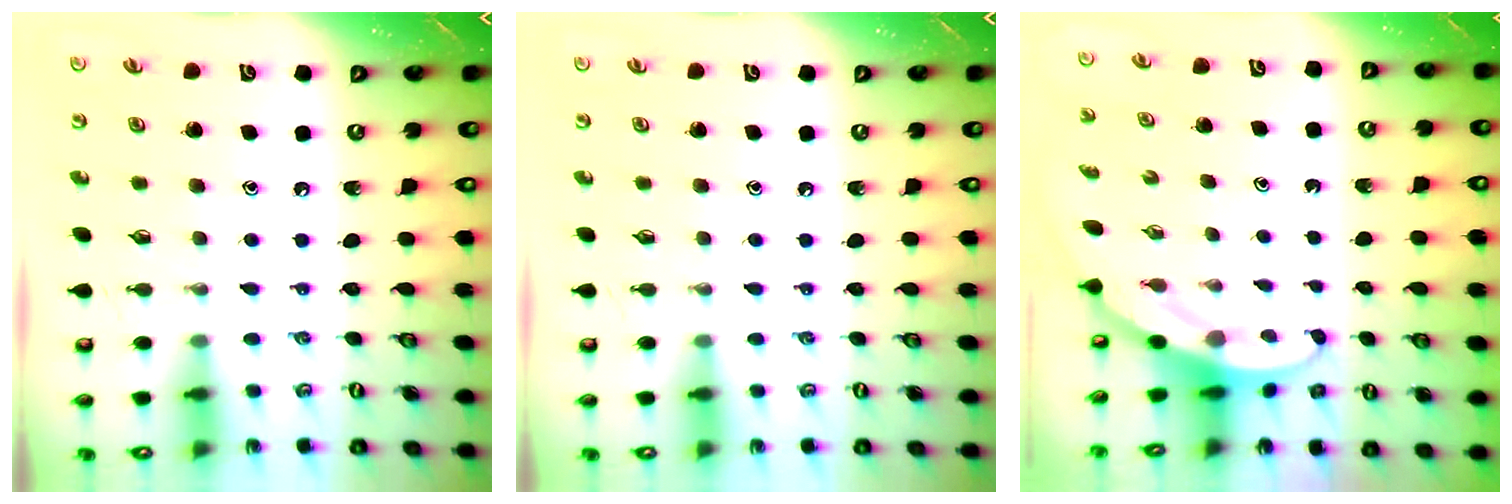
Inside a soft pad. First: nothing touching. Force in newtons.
{"total": 0.0}
{"total": 3.2, "press": 3.2, "slide": 0.2}